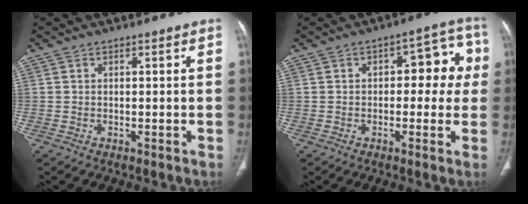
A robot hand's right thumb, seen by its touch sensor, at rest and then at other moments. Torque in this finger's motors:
{"motor_torque": [-0.50, 0.66, -0.07, 0.11, 0.11]}